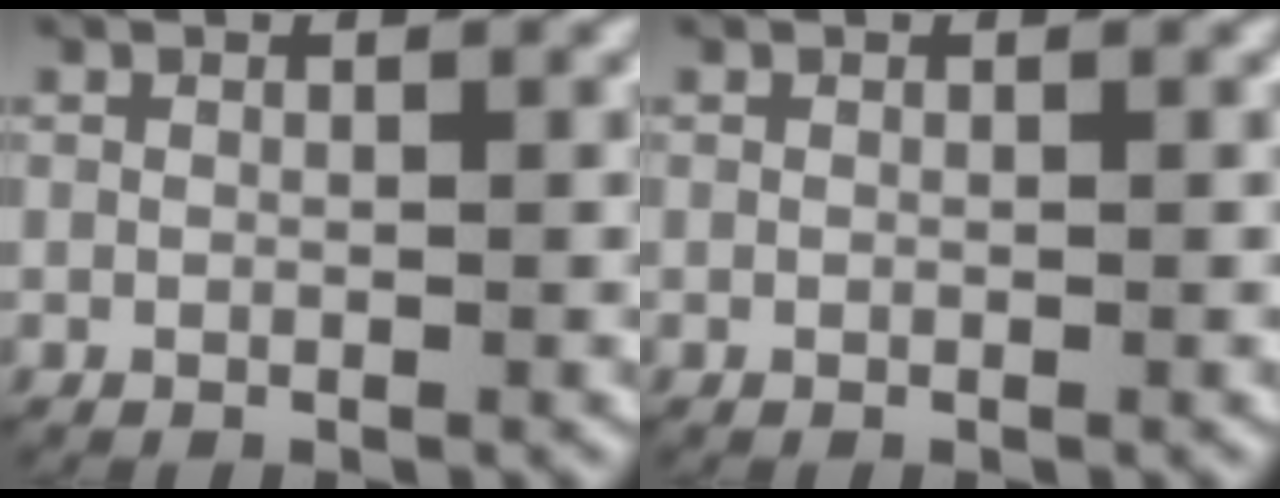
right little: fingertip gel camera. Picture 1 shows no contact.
{"total": 0.0}